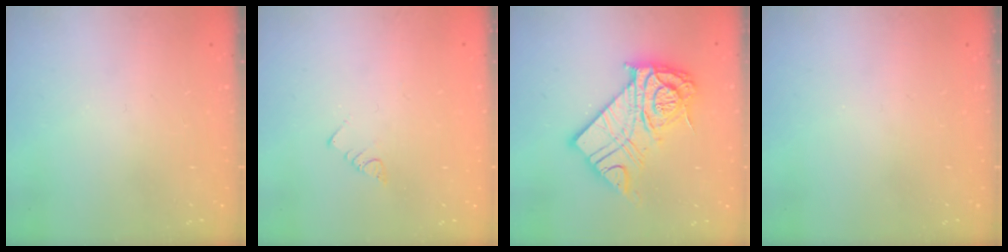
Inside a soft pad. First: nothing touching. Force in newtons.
{"total": 3.0, "press": 3.0, "slide": 0.2}
{"total": 20.3, "press": 20.1, "slide": 2.2}
{"total": 0.0}